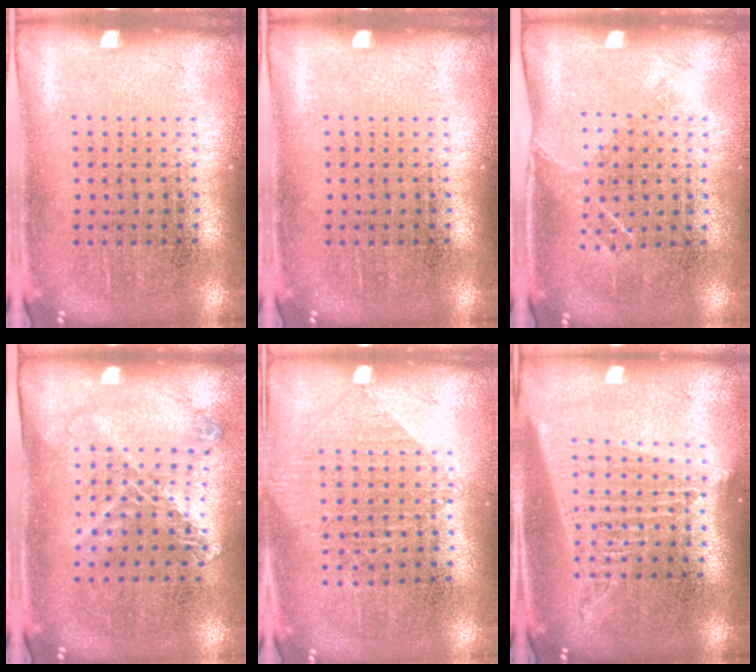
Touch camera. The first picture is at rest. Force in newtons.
{"total": 0.0}
{"total": 1.1, "press": 0.8, "slide": 0.7}
{"total": 1.1, "press": 1.1, "slide": 0.0}
{"total": 0.5, "press": 0.5, "slide": 0.2}
{"total": 1.7, "press": 1.6, "slide": 0.8}